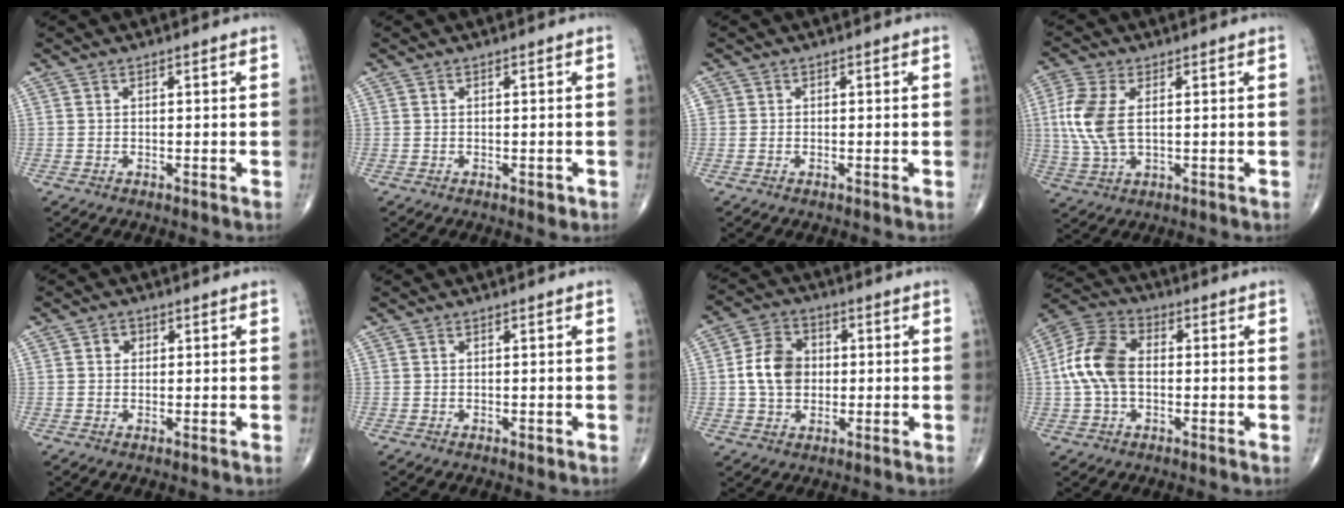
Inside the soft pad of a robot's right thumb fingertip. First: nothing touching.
{"total": 1.0, "force": [-0.4, 0.6, 0.8], "torque": [-0.003, -0.001, -0.004]}
{"total": 0.7, "force": [0.1, 0.7, 0.1], "torque": [0.005, 0.003, 0.002]}
{"total": 9.2, "force": [1.3, 4.9, 7.8], "torque": [-0.195, 0.000, 0.030]}
{"total": 1.8, "force": [0.4, 1.6, 0.7], "torque": [0.000, 0.002, 0.003]}
{"total": 0.6, "force": [-0.2, 0.3, 0.4], "torque": [-0.002, 0.000, -0.002]}
{"total": 9.1, "force": [0.1, 7.0, 5.8], "torque": [-0.086, 0.013, -0.004]}
{"total": 11.5, "force": [-0.1, 7.4, 8.9], "torque": [-0.184, 0.029, -0.011]}